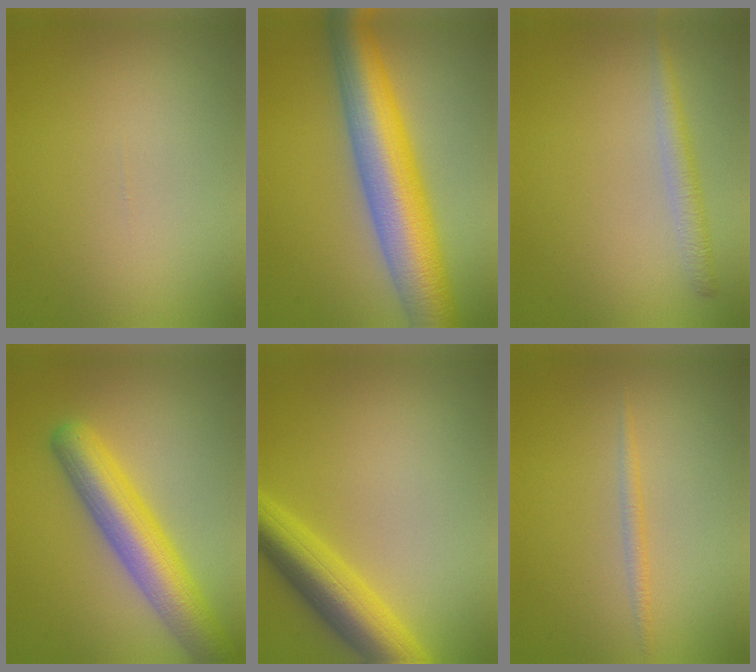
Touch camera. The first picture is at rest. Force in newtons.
{"total": 10.9, "press": 10.9, "slide": 0.4}
{"total": 2.1, "press": 2.1, "slide": 0.1}
{"total": 7.5, "press": 7.5, "slide": 0.2}
{"total": 6.6, "press": 6.6, "slide": 0.2}
{"total": 1.1, "press": 1.1, "slide": 0.1}